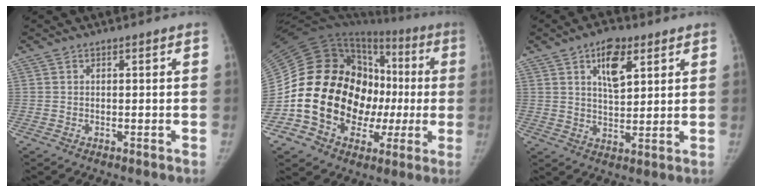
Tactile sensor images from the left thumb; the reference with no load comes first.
{"total": 26.6, "force": [-2.8, 19.0, 18.5], "torque": [-0.267, 0.066, -0.037]}
{"total": 8.1, "force": [3.8, 4.1, 5.9], "torque": [-0.073, -0.019, 0.062]}